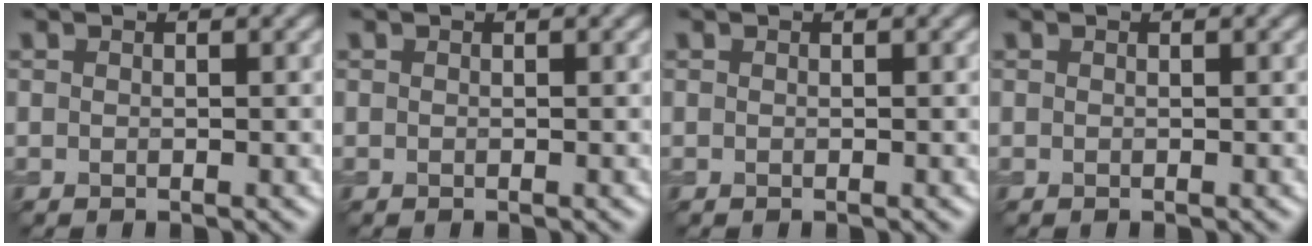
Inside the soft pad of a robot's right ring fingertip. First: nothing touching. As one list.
[{"total": 0.0}, {"total": 0.0}, {"total": 0.0}]